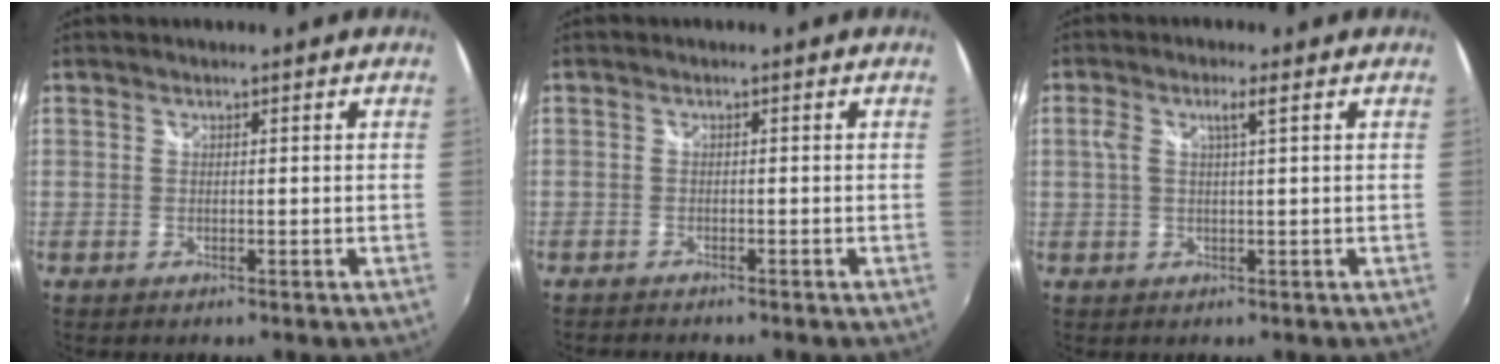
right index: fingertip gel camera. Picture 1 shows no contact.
{"total": 2.0, "force": [-2.0, 0.3, 0.4], "torque": [-0.018, -0.010, -0.037]}
{"total": 3.2, "force": [0.8, 0.1, 3.0], "torque": [-0.062, 0.004, 0.018]}